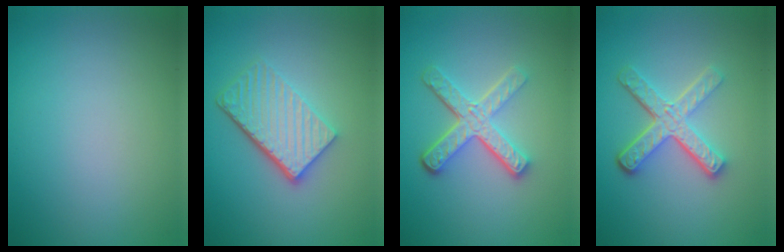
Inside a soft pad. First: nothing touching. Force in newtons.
{"total": 5.2, "press": 3.8, "slide": 3.5}
{"total": 4.9, "press": 3.5, "slide": 3.4}
{"total": 4.9, "press": 3.5, "slide": 3.4}